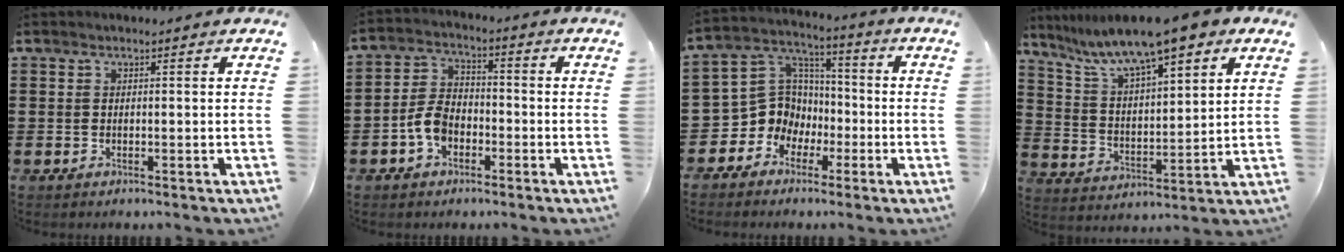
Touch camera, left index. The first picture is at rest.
{"total": 5.6, "force": [-2.4, 3.6, 3.6], "torque": [-0.091, 0.004, -0.051]}
{"total": 9.0, "force": [-2.5, 8.2, 2.5], "torque": [-0.100, 0.001, -0.051]}
{"total": 10.3, "force": [8.1, 1.5, 6.2], "torque": [-0.148, -0.027, 0.137]}